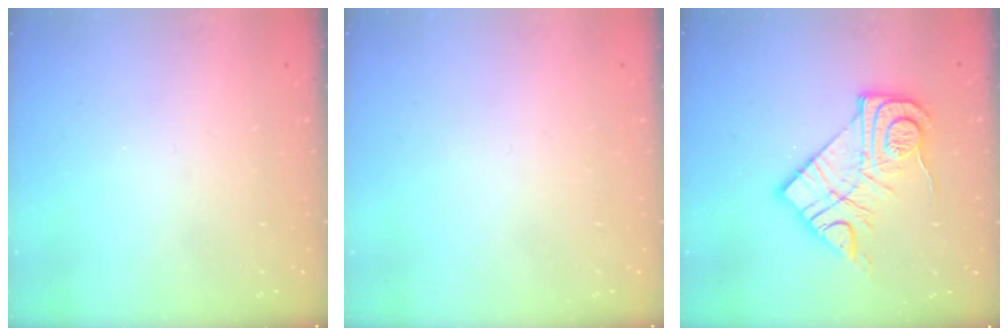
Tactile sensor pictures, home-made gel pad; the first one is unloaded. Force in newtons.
{"total": 1.6, "press": 1.6, "slide": 0.1}
{"total": 14.3, "press": 14.3, "slide": 1.0}